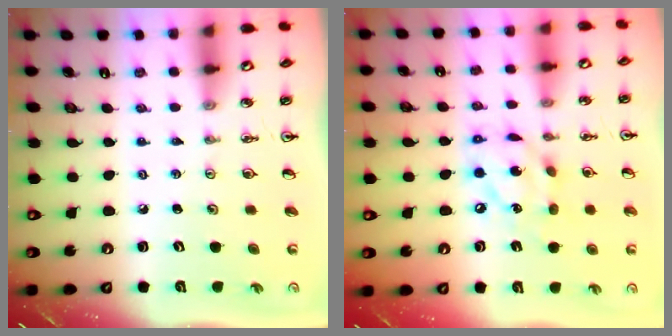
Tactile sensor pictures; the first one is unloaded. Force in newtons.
{"total": 13.6, "press": 13.6, "slide": 1.1}